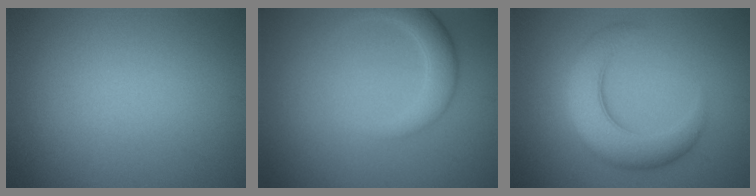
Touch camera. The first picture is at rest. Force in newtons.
{"total": 3.2, "press": 3.1, "slide": 0.2}
{"total": 6.0, "press": 6.0, "slide": 0.1}